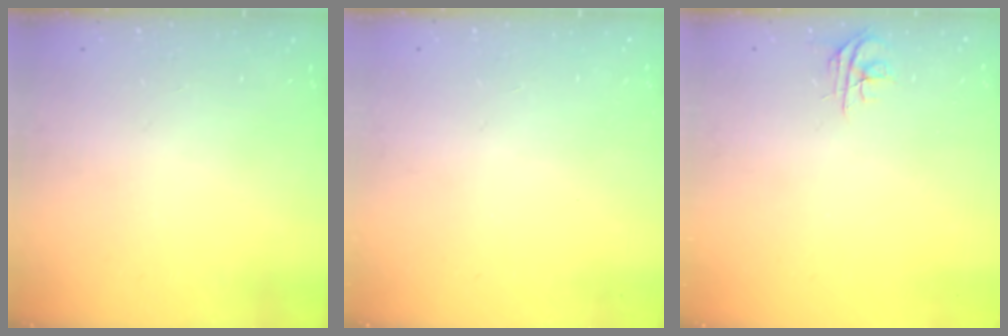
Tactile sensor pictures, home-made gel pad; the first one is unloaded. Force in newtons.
{"total": 0.0}
{"total": 4.7, "press": 4.7, "slide": 0.3}